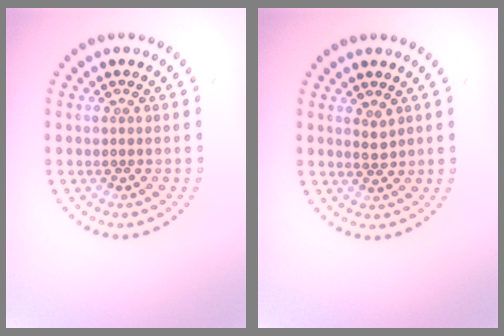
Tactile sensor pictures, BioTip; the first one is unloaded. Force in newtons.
{"total": 1.1, "press": 0.9, "slide": 0.5}